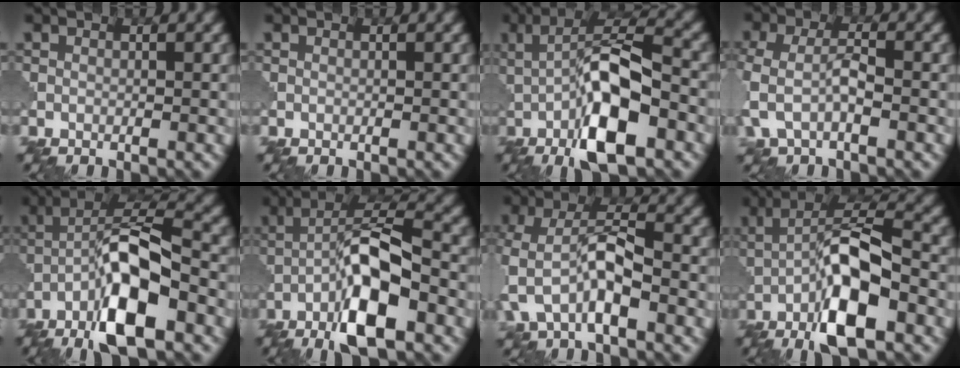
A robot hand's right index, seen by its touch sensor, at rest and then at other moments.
{"total": 0.0}
{"total": 9.9, "force": [-2.3, 3.1, 9.1], "torque": [-0.156, 0.006, -0.043]}
{"total": 4.1, "force": [-1.1, 2.1, 3.4], "torque": [-0.094, 0.001, -0.026]}
{"total": 10.6, "force": [-5.1, 3.0, 8.8], "torque": [-0.153, 0.017, -0.099]}
{"total": 9.7, "force": [-4.2, 2.6, 8.4], "torque": [-0.141, 0.016, -0.083]}
{"total": 6.4, "force": [-2.0, 3.2, 5.2], "torque": [-0.112, 0.009, -0.041]}
{"total": 9.9, "force": [-3.2, 2.9, 8.9], "torque": [-0.151, 0.010, -0.064]}